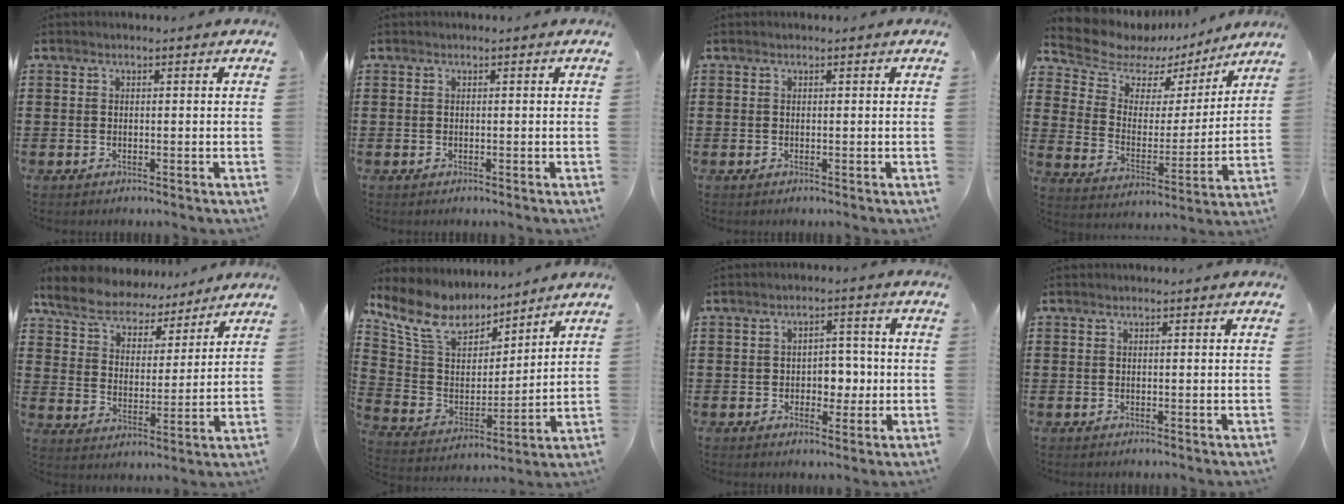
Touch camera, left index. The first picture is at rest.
{"total": 0.0}
{"total": 0.0}
{"total": 7.9, "force": [6.6, 4.1, 1.4], "torque": [-0.072, -0.042, 0.117]}
{"total": 7.4, "force": [6.9, 2.0, 1.5], "torque": [-0.066, -0.036, 0.125]}
{"total": 11.0, "force": [8.9, 5.0, 4.0], "torque": [-0.126, -0.044, 0.165]}
{"total": 4.3, "force": [-0.7, 3.1, 2.9], "torque": [-0.047, 0.002, -0.021]}
{"total": 0.0}